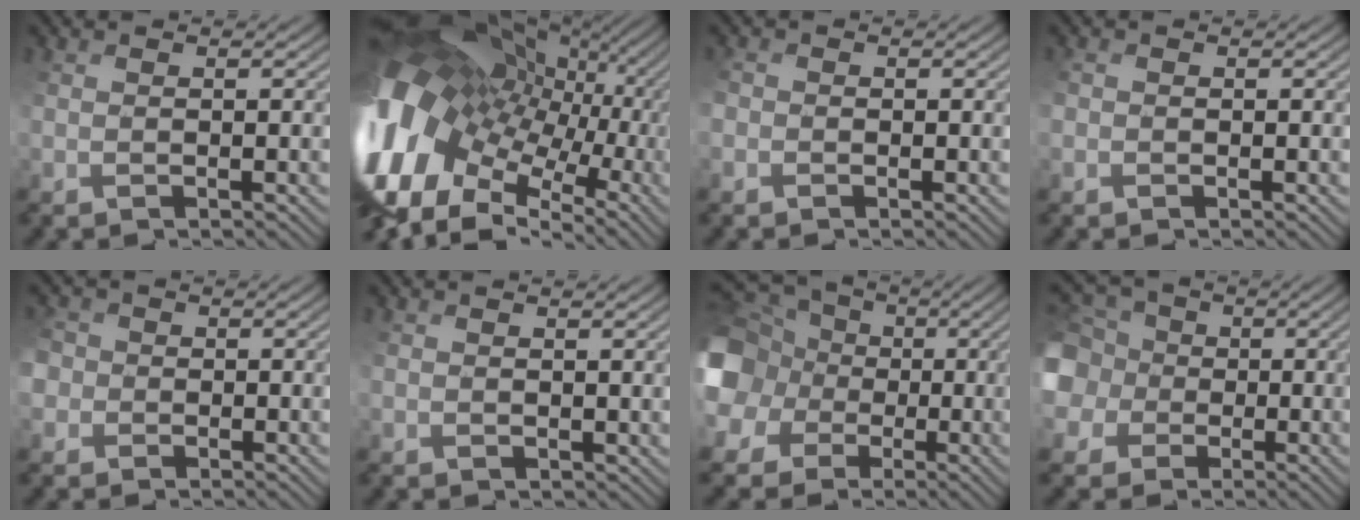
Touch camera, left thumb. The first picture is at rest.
{"total": 17.8, "force": [0.9, 12.0, 13.1], "torque": [-0.289, -0.004, 0.044]}
{"total": 1.3, "force": [-0.7, 1.1, 0.3], "torque": [-0.007, 0.001, -0.014]}
{"total": 0.8, "force": [-0.4, 0.7, 0.0], "torque": [-0.003, 0.001, -0.006]}
{"total": 3.5, "force": [-1.1, 3.3, 0.9], "torque": [-0.034, 0.007, -0.030]}
{"total": 1.4, "force": [0.7, 1.2, 0.2], "torque": [-0.013, -0.001, 0.016]}
{"total": 17.0, "force": [0.5, 15.6, 6.6], "torque": [-0.228, 0.014, -0.032]}
{"total": 9.8, "force": [0.2, 9.2, 3.6], "torque": [-0.152, -0.004, -0.014]}